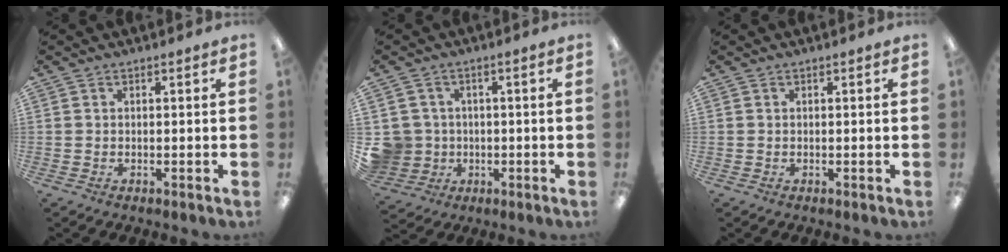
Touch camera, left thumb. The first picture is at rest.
{"total": 6.8, "force": [0.0, 6.7, 1.0], "torque": [-0.041, 0.009, 0.009]}
{"total": 0.0}